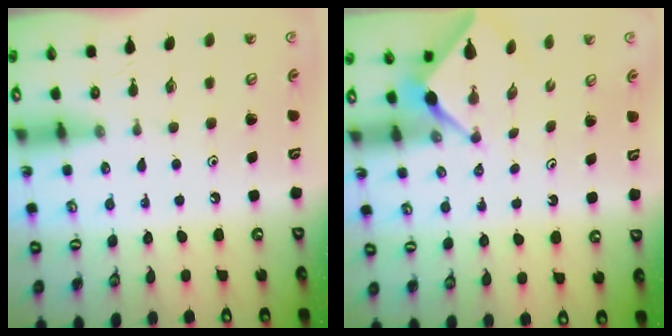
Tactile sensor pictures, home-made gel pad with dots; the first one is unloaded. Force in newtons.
{"total": 2.4, "press": 2.4, "slide": 0.3}